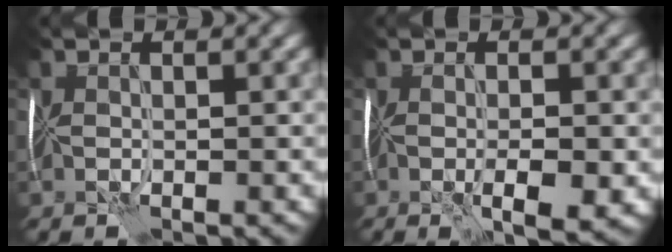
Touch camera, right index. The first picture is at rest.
{"total": 3.2, "force": [-0.8, 0.6, 3.0], "torque": [-0.055, -0.007, -0.014]}